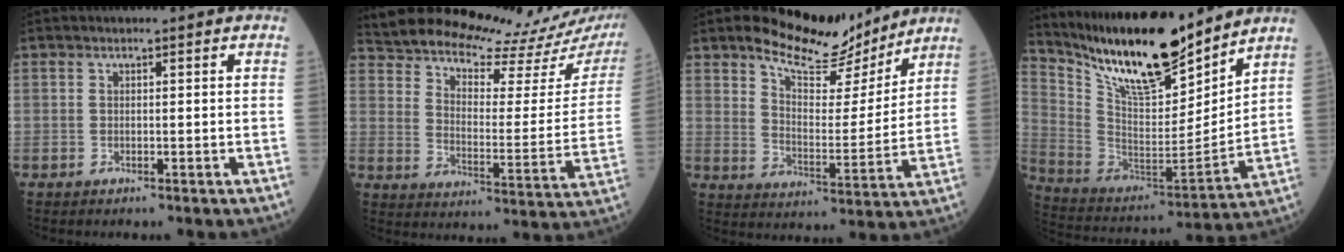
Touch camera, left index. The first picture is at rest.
{"total": 23.0, "force": [21.5, 3.5, 7.3], "torque": [-0.126, -0.082, 0.279]}
{"total": 11.8, "force": [10.5, 3.2, 4.5], "torque": [-0.077, -0.009, 0.168]}
{"total": 20.1, "force": [16.4, 3.9, 11.0], "torque": [-0.197, -0.010, 0.302]}